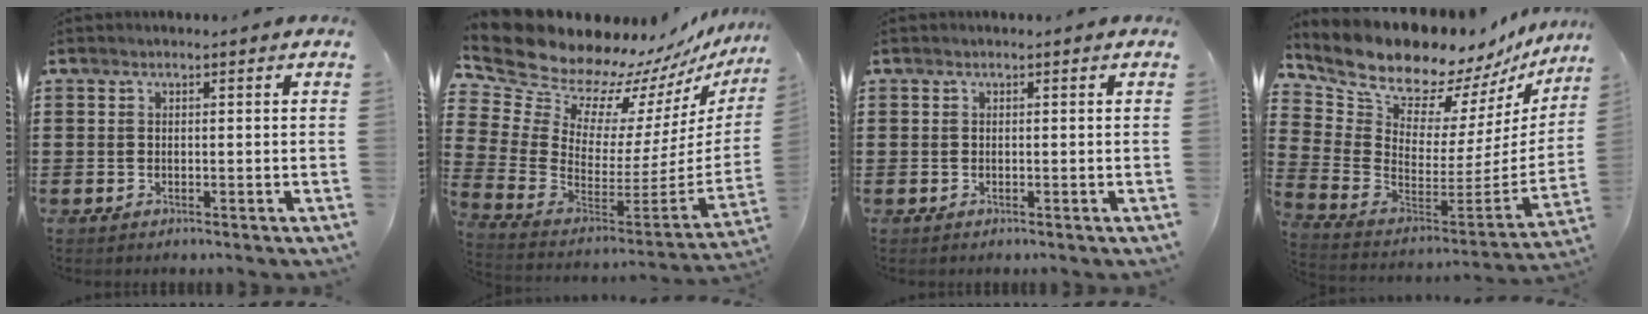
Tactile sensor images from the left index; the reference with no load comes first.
{"total": 11.3, "force": [10.3, 4.4, 1.6], "torque": [-0.100, -0.099, 0.179]}
{"total": 0.0}
{"total": 11.5, "force": [10.6, 3.8, 2.7], "torque": [-0.108, -0.087, 0.189]}